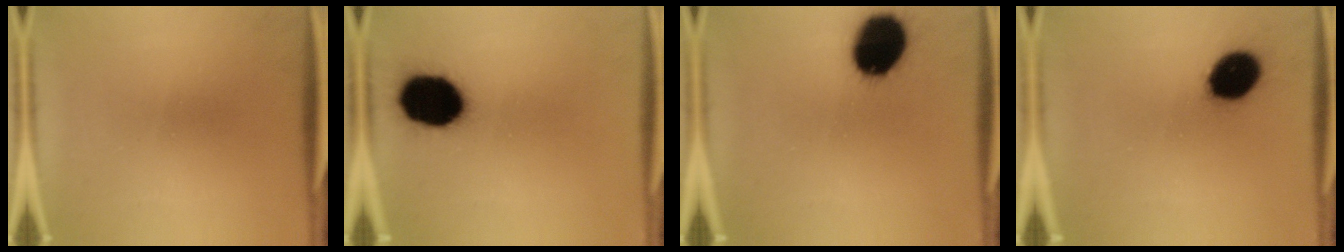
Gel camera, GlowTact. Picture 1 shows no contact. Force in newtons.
{"total": 18.6}
{"total": 18.2}
{"total": 12.4}